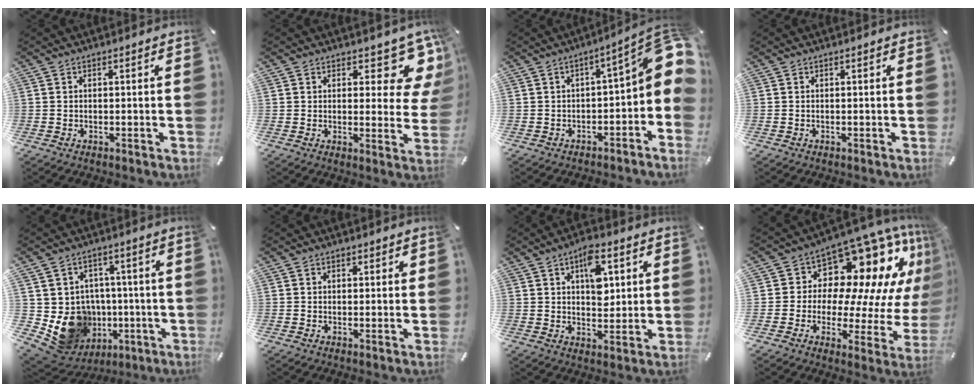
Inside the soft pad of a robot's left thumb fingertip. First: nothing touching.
{"total": 10.5, "force": [6.7, 4.8, 6.5], "torque": [-0.062, -0.051, 0.114]}
{"total": 9.5, "force": [1.3, 3.8, 8.7], "torque": [-0.100, -0.019, 0.020]}
{"total": 0.0}
{"total": 13.7, "force": [-3.1, 12.3, 5.1], "torque": [-0.090, -0.003, -0.032]}
{"total": 1.0, "force": [0.2, 0.9, 0.4], "torque": [-0.001, 0.003, -0.001]}
{"total": 9.8, "force": [3.4, 6.0, 7.0], "torque": [-0.088, -0.005, 0.054]}
{"total": 17.3, "force": [9.6, 10.2, 10.1], "torque": [-0.129, -0.103, 0.164]}